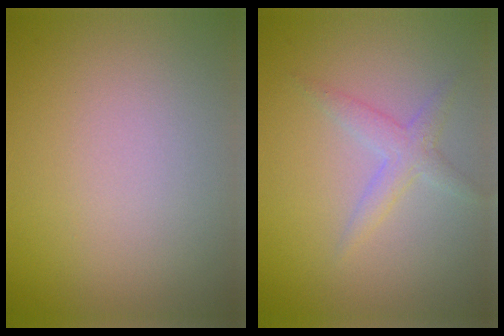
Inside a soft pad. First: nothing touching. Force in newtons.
{"total": 1.9, "press": 1.9, "slide": 0.0}